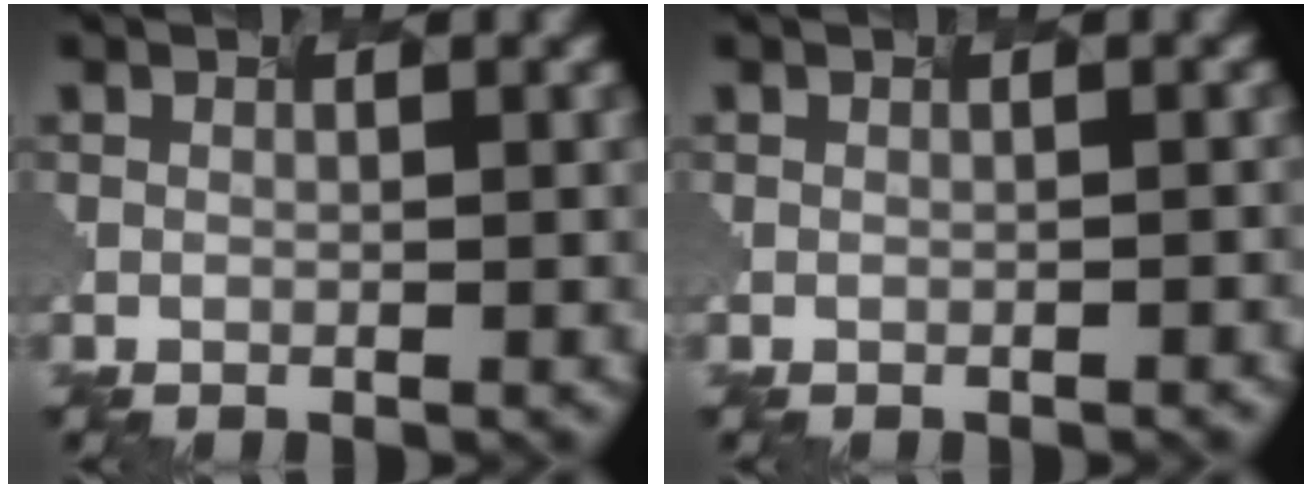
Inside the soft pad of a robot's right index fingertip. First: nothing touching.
{"total": 0.9, "force": [0.0, 0.5, 0.7], "torque": [0.008, 0.010, 0.001]}